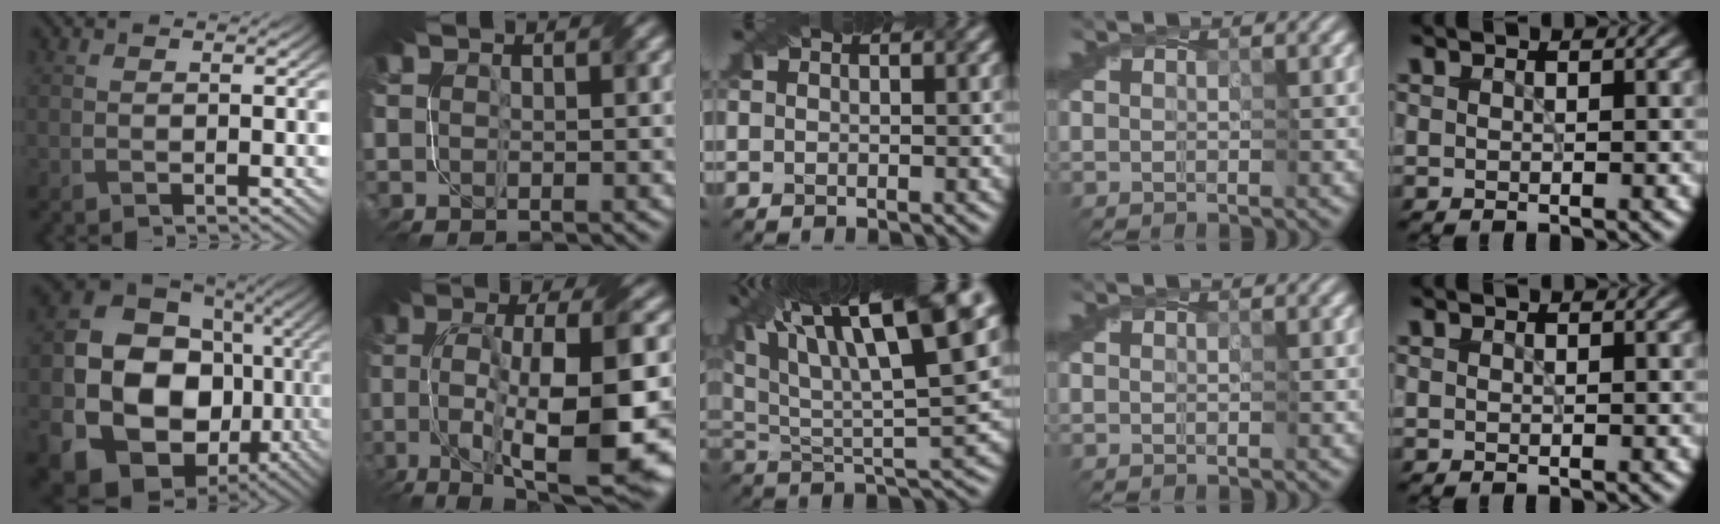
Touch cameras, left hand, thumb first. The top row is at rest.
{"thumb": {"total": 19.7, "force": [-4.2, 16.0, 10.6], "torque": [-0.210, -0.045, -0.071]}, "index": {"total": 14.2, "force": [-3.8, 5.1, 12.7], "torque": [-0.212, -0.008, -0.062]}, "middle": {"total": 17.6, "force": [10.5, 4.9, 13.2], "torque": [-0.259, 0.032, 0.187]}}